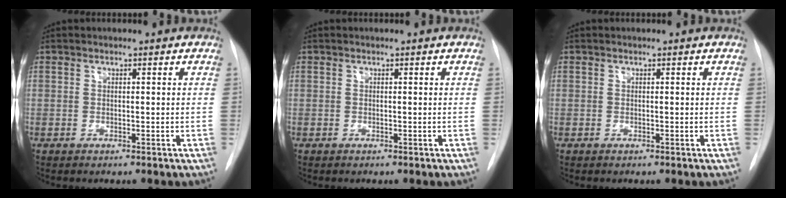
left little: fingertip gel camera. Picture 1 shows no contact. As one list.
[{"total": 0.0}, {"total": 0.0}]